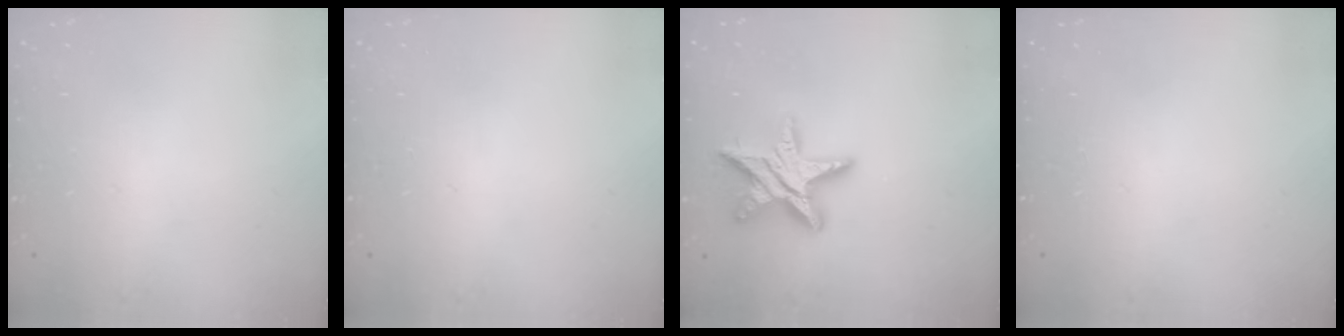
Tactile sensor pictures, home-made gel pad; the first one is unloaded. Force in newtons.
{"total": 0.0}
{"total": 15.1, "press": 15.0, "slide": 1.4}
{"total": 0.0}